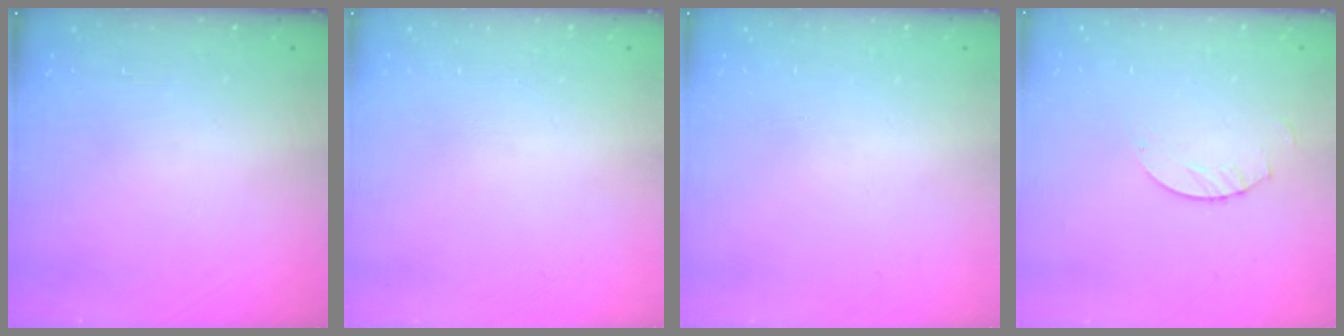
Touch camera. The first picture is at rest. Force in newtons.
{"total": 0.0}
{"total": 0.0}
{"total": 2.0, "press": 2.0, "slide": 0.2}